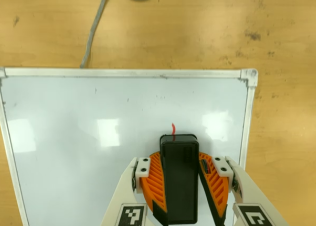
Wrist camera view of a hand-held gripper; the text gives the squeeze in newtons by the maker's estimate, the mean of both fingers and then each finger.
{"total": 12.6, "left": 13.9, "right": 11.3}